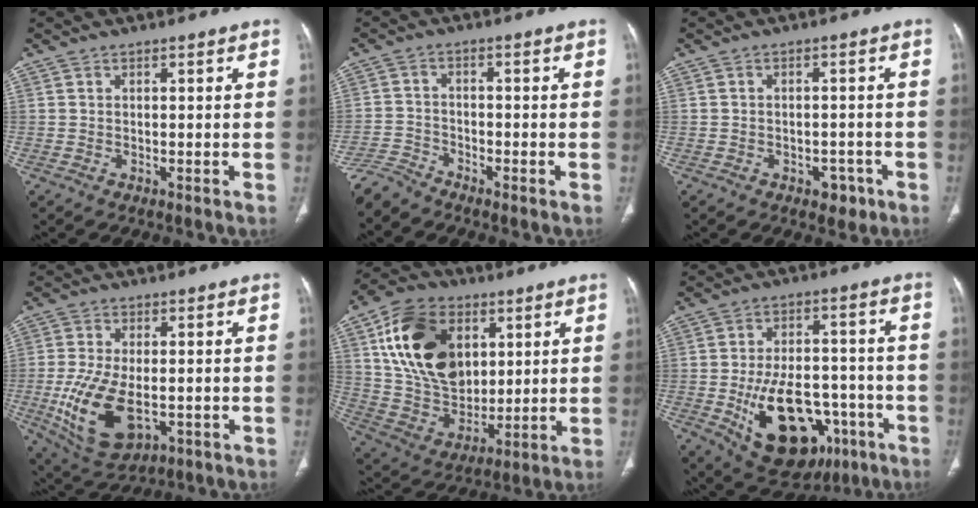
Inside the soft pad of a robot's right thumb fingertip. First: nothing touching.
{"total": 3.7, "force": [-3.7, 0.2, -0.3], "torque": [0.000, 0.002, -0.081]}
{"total": 3.6, "force": [-1.9, 2.4, 1.8], "torque": [-0.007, 0.012, -0.020]}
{"total": 13.6, "force": [-3.0, 7.3, 11.1], "torque": [-0.219, -0.010, -0.036]}
{"total": 21.2, "force": [6.7, 14.7, 13.7], "torque": [-0.225, -0.018, 0.129]}
{"total": 21.5, "force": [-8.0, 12.8, 15.4], "torque": [-0.222, 0.029, -0.098]}